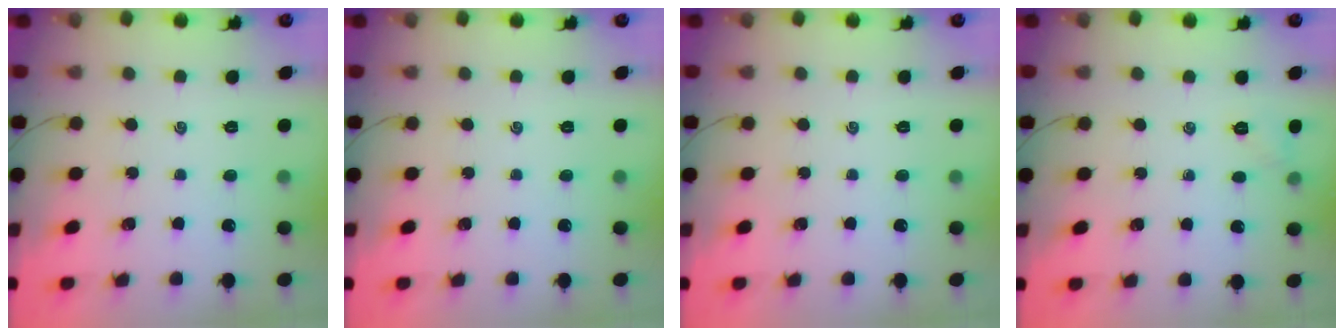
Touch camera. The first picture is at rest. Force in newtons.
{"total": 0.0}
{"total": 0.0}
{"total": 4.1, "press": 3.9, "slide": 1.4}